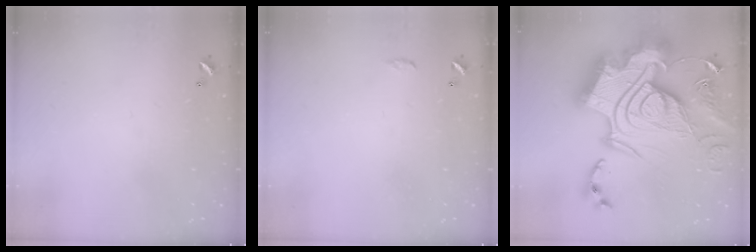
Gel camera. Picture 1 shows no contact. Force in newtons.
{"total": 3.0, "press": 3.0, "slide": 0.5}
{"total": 0.7, "press": 0.7, "slide": 0.1}